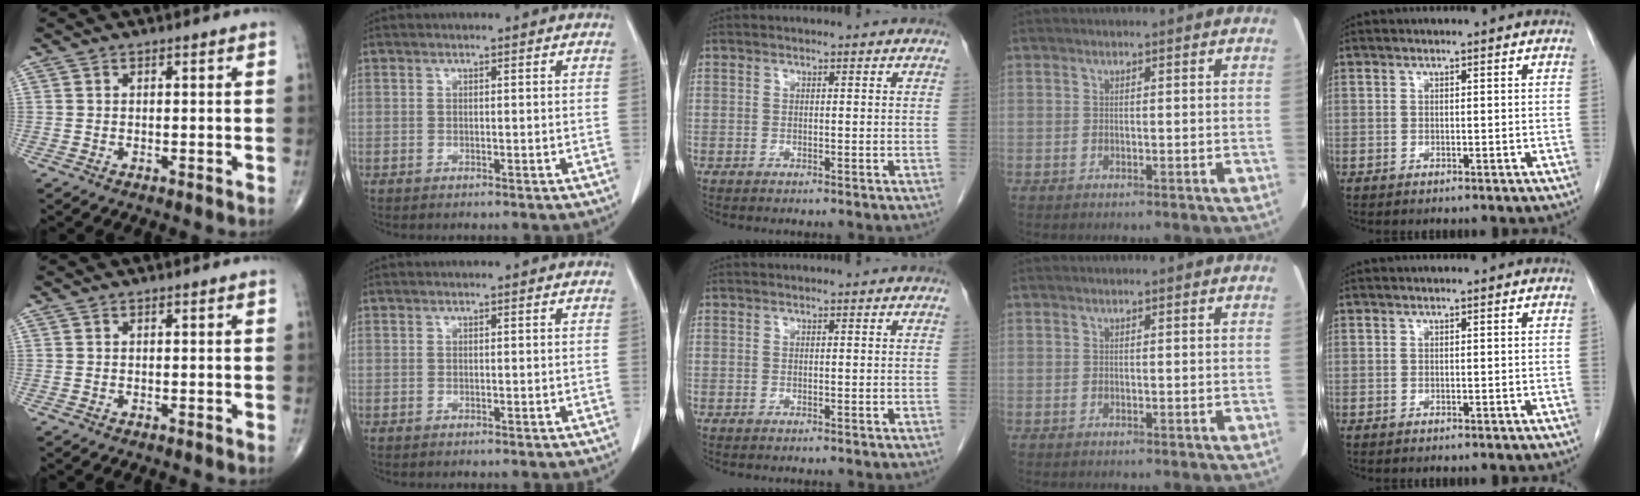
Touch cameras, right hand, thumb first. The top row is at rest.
{}